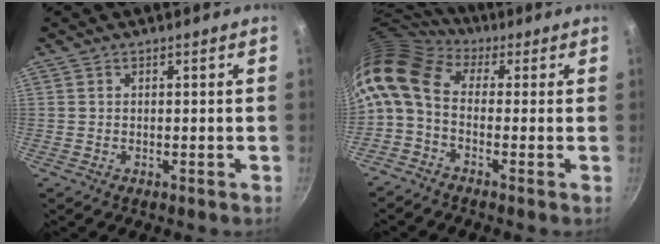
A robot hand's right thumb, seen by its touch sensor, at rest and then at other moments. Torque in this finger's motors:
{"motor_torque": [0.28, 0.86, 1.92, -0.85, 0.49]}